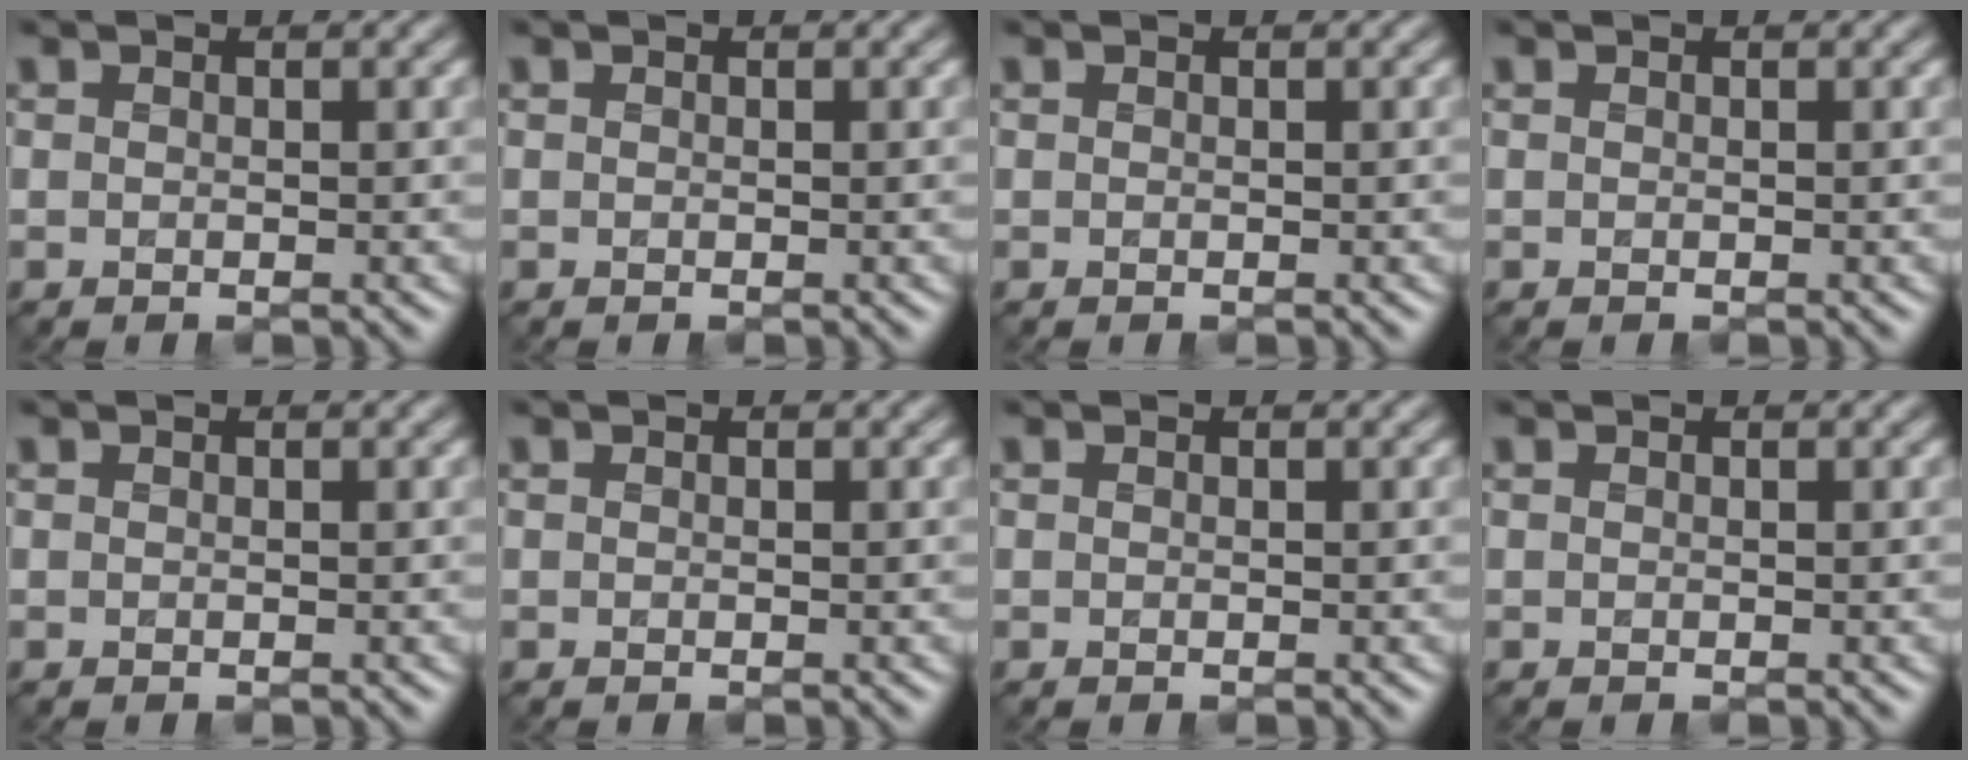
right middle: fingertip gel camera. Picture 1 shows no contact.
{"total": 0.0}
{"total": 0.0}
{"total": 0.0}
{"total": 0.0}
{"total": 0.0}
{"total": 0.0}
{"total": 0.0}